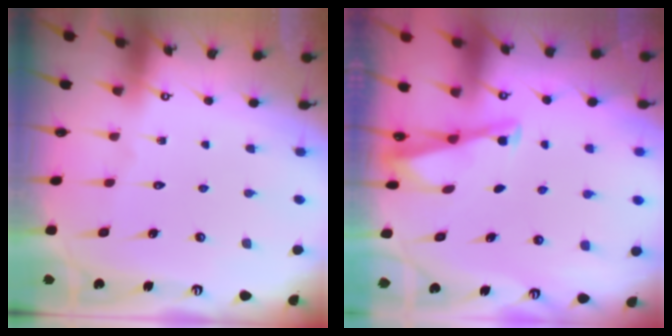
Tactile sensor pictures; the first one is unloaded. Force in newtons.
{"total": 2.7, "press": 2.7, "slide": 0.2}